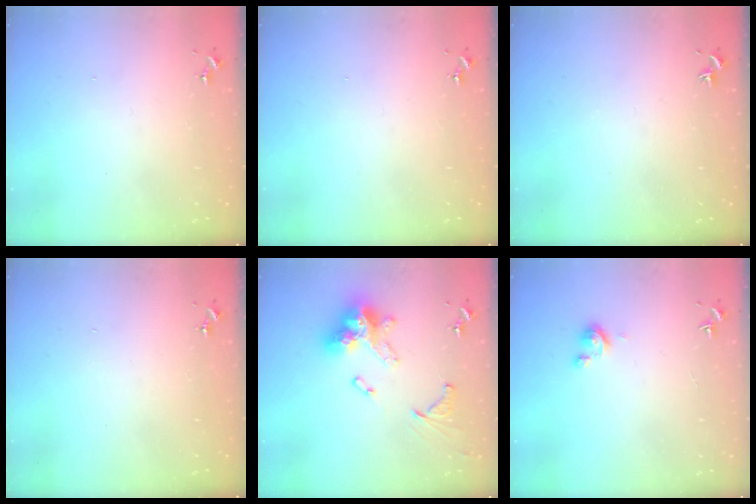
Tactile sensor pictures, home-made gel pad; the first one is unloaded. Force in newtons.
{"total": 0.0}
{"total": 0.0}
{"total": 0.0}
{"total": 18.7, "press": 18.6, "slide": 1.9}
{"total": 2.9, "press": 2.9, "slide": 0.3}